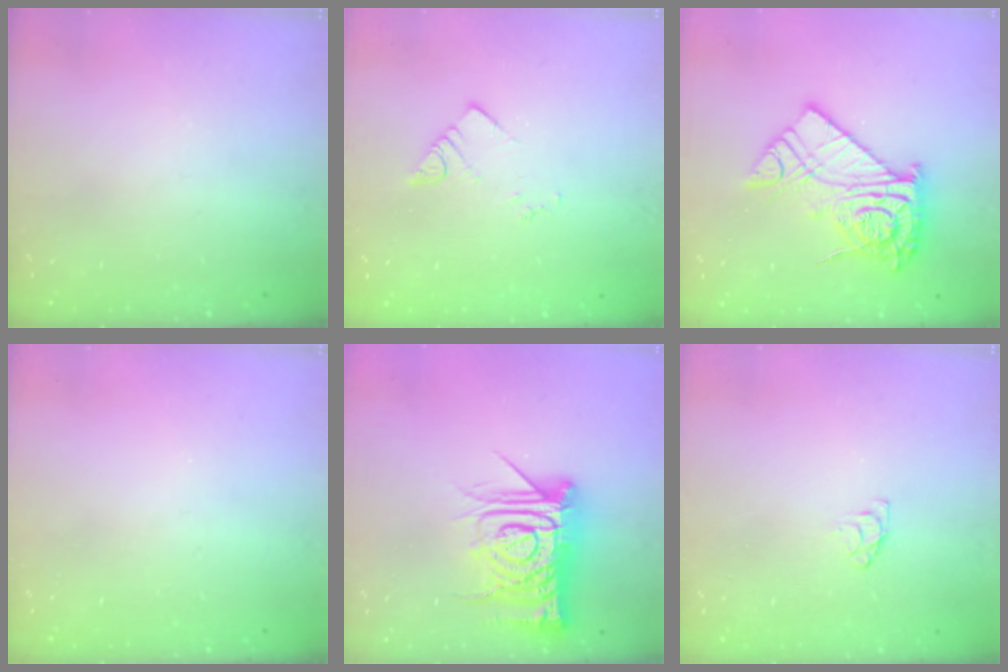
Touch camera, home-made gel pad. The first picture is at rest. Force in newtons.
{"total": 3.6, "press": 3.6, "slide": 0.1}
{"total": 15.9, "press": 15.8, "slide": 1.4}
{"total": 0.0}
{"total": 17.6, "press": 17.5, "slide": 1.7}
{"total": 3.7, "press": 3.7, "slide": 0.4}